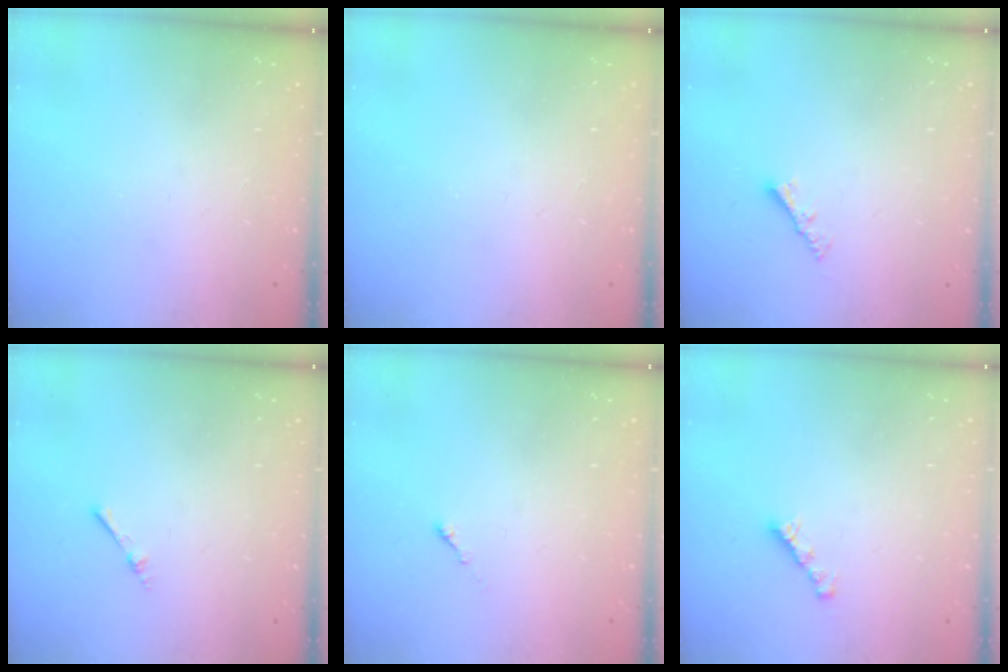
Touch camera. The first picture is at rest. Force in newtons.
{"total": 0.0}
{"total": 3.0, "press": 3.0, "slide": 0.1}
{"total": 1.7, "press": 1.7, "slide": 0.3}
{"total": 0.0}
{"total": 3.0, "press": 3.0, "slide": 0.1}